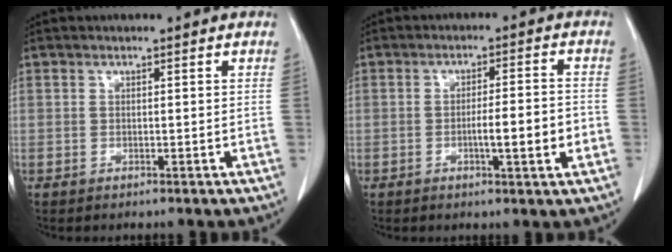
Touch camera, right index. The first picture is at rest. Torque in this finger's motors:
{"motor_torque": [0.93, -0.53, 0.47, 0.05]}